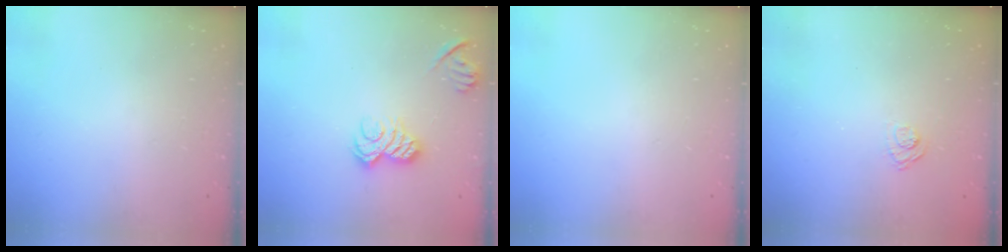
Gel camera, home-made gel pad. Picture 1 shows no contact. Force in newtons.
{"total": 9.3, "press": 9.3, "slide": 0.3}
{"total": 0.0}
{"total": 3.4, "press": 3.0, "slide": 1.5}